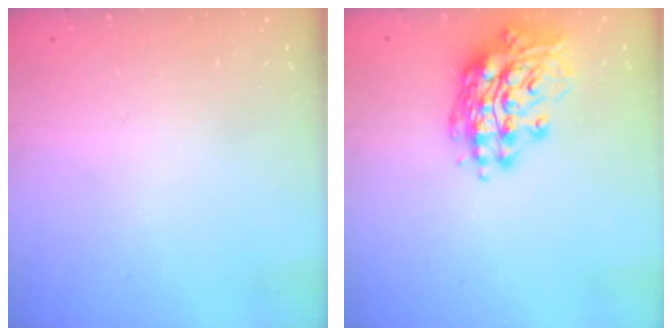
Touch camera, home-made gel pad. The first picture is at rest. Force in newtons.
{"total": 15.6, "press": 15.3, "slide": 3.5}